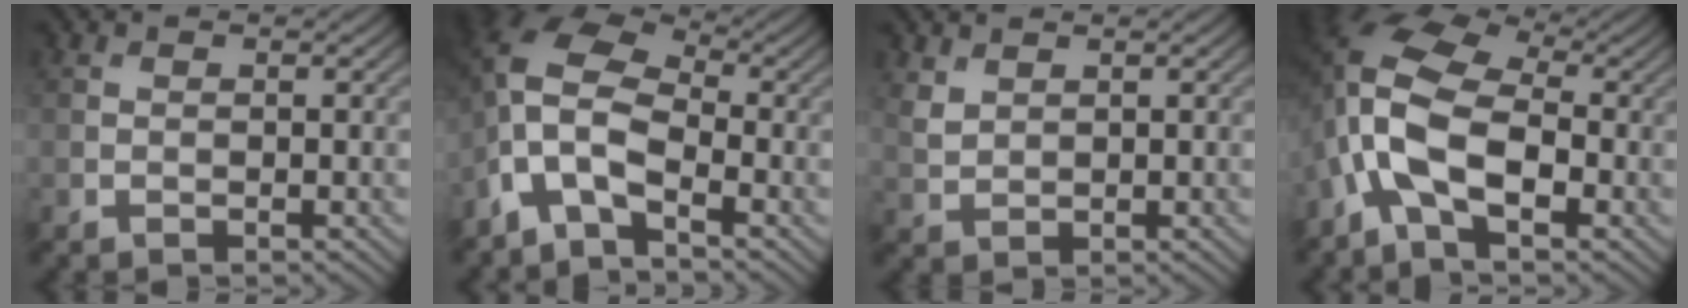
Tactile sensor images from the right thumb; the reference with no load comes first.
{"total": 8.5, "force": [-3.7, 4.4, 6.3], "torque": [-0.137, -0.001, -0.094]}
{"total": 2.1, "force": [1.5, 1.1, 0.9], "torque": [-0.030, -0.001, 0.036]}
{"total": 12.6, "force": [-2.4, 6.7, 10.4], "torque": [-0.236, 0.005, -0.064]}